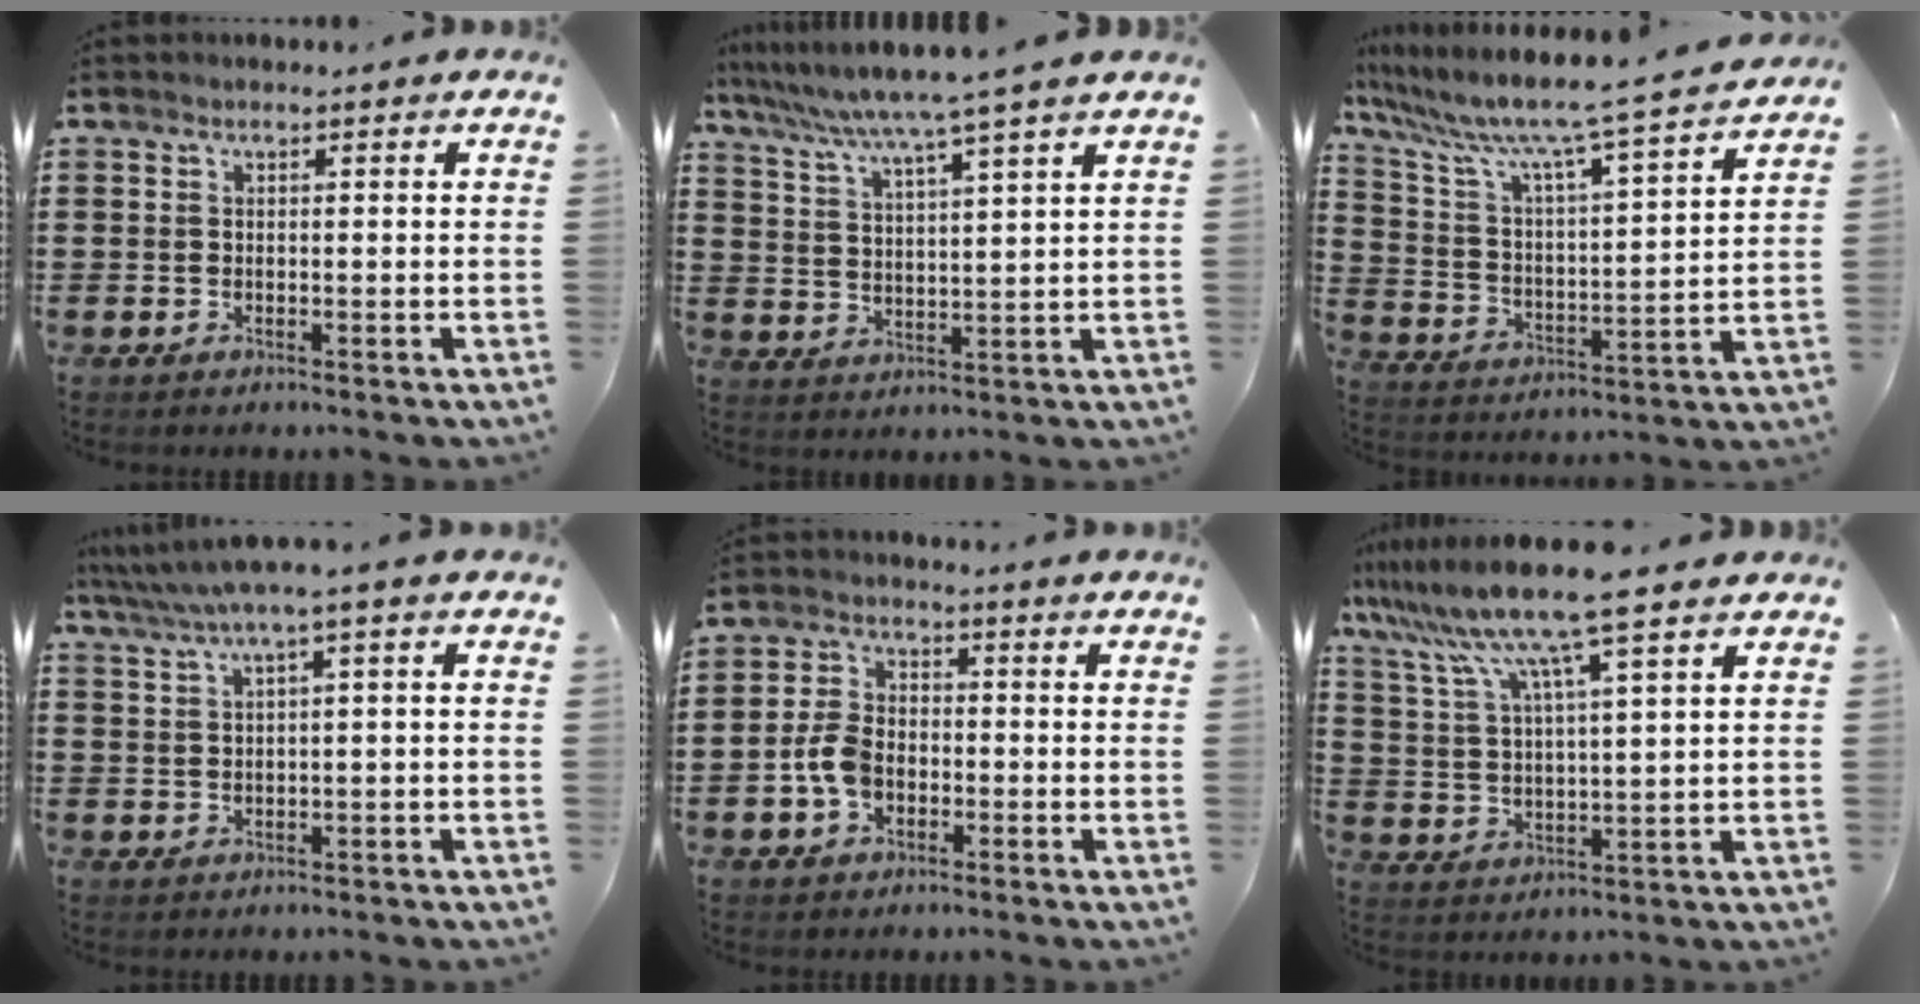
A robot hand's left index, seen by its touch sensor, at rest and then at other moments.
{"total": 6.1, "force": [5.3, -1.4, 2.8], "torque": [-0.076, -0.037, 0.085]}
{"total": 8.5, "force": [7.2, -0.3, 4.4], "torque": [-0.119, -0.060, 0.111]}
{"total": 3.3, "force": [0.8, -0.2, 3.2], "torque": [-0.061, -0.009, 0.011]}
{"total": 5.7, "force": [-1.7, 3.7, 4.0], "torque": [-0.099, 0.004, -0.037]}
{"total": 11.5, "force": [8.8, 0.1, 7.3], "torque": [-0.171, -0.033, 0.148]}